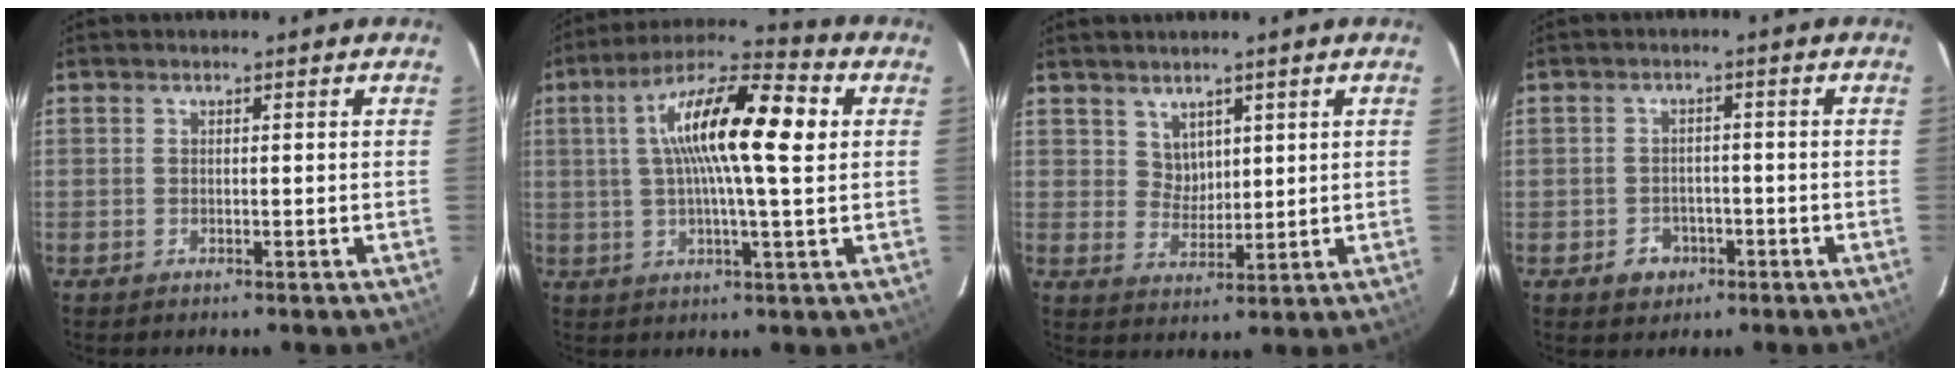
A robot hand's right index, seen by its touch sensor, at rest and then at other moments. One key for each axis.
{"total": 16.2, "fx": 3.2, "fy": 3.0, "fz": 15.6, "tx": -0.276, "ty": 0.026, "tz": 0.041}
{"total": 4.0, "fx": 2.7, "fy": 2.8, "fz": 0.9, "tx": -0.009, "ty": 0.005, "tz": 0.057}
{"total": 4.4, "fx": -1.9, "fy": 3.8, "fz": 0.8, "tx": -0.027, "ty": 0.014, "tz": -0.019}